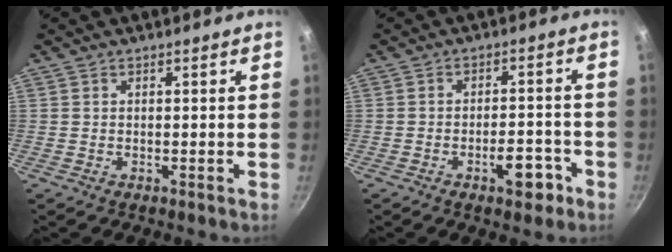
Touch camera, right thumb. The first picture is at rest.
{"total": 6.3, "force": [-3.3, 2.9, 4.6], "torque": [-0.039, 0.027, -0.043]}